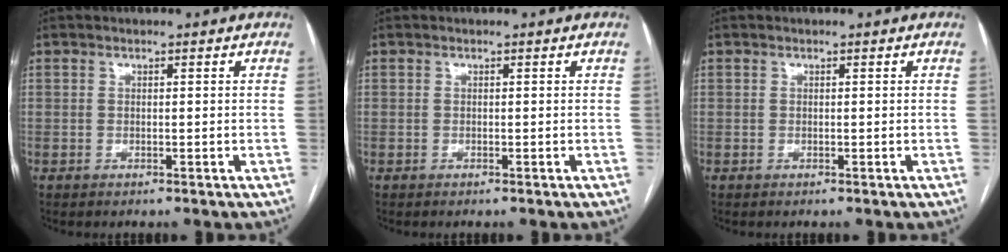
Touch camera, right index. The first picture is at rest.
{"total": 0.0}
{"total": 0.0}